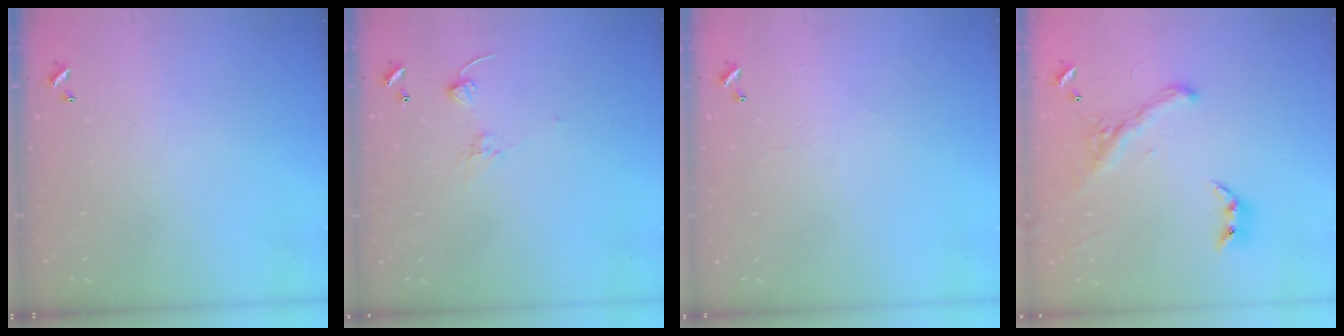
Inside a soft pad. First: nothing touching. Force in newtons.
{"total": 1.7, "press": 1.5, "slide": 0.7}
{"total": 2.2, "press": 2.2, "slide": 0.4}
{"total": 2.6, "press": 2.3, "slide": 1.3}